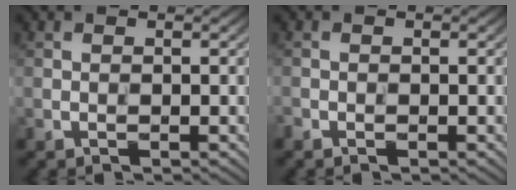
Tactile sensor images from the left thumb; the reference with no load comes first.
{"total": 0.6, "force": [-0.6, 0.2, 0.0], "torque": [-0.001, -0.003, -0.012]}